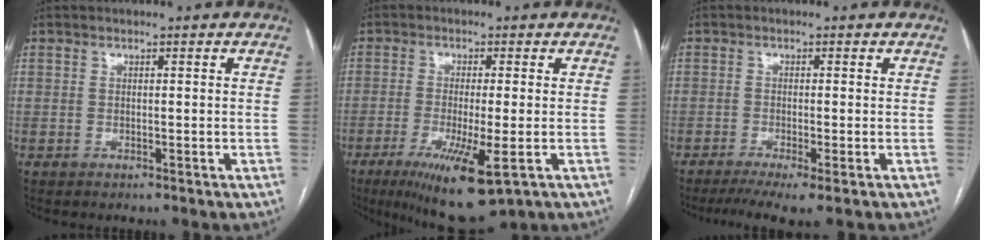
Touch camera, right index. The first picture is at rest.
{"total": 10.6, "force": [-4.7, 1.4, 9.4], "torque": [-0.163, -0.032, -0.072]}
{"total": 4.8, "force": [-3.1, 0.2, 3.7], "torque": [-0.057, -0.012, -0.053]}